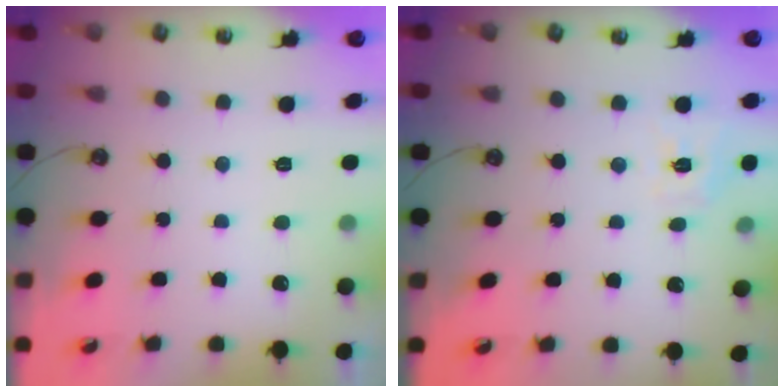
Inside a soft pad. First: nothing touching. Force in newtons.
{"total": 7.0, "press": 7.0, "slide": 0.7}